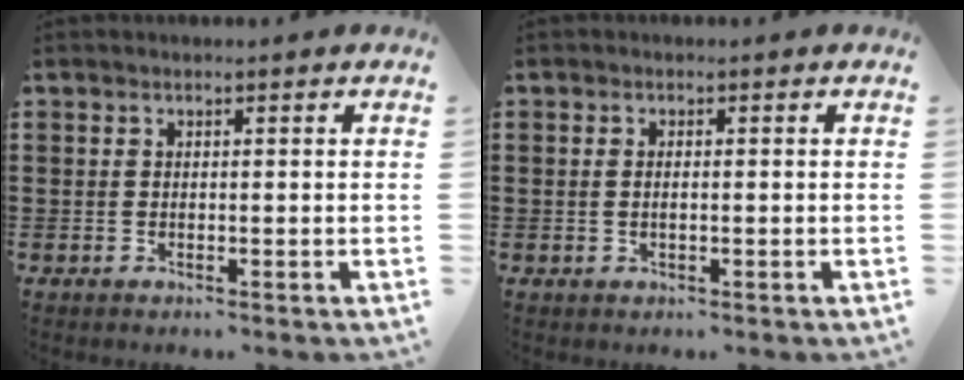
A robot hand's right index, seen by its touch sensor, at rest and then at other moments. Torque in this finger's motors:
{"motor_torque": [-0.57, 1.57, -0.06, -0.01]}